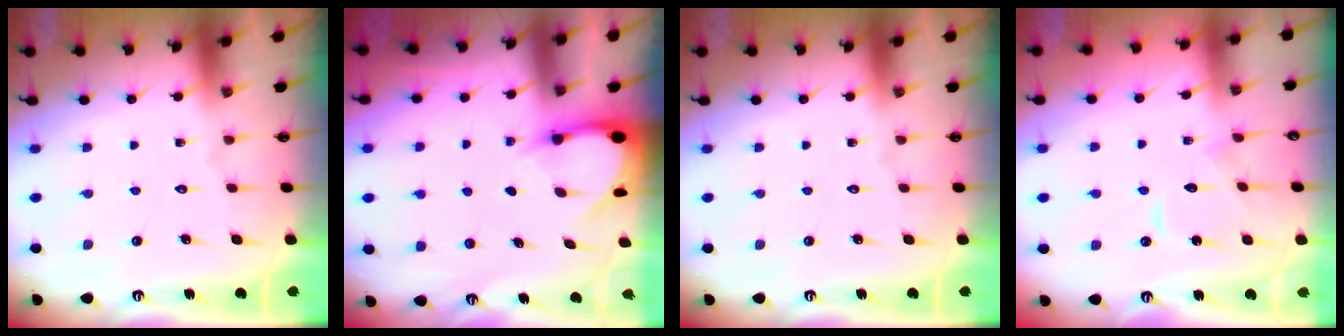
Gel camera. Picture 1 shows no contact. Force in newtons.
{"total": 3.2, "press": 3.2, "slide": 0.2}
{"total": 0.0}
{"total": 8.6, "press": 8.6, "slide": 0.4}